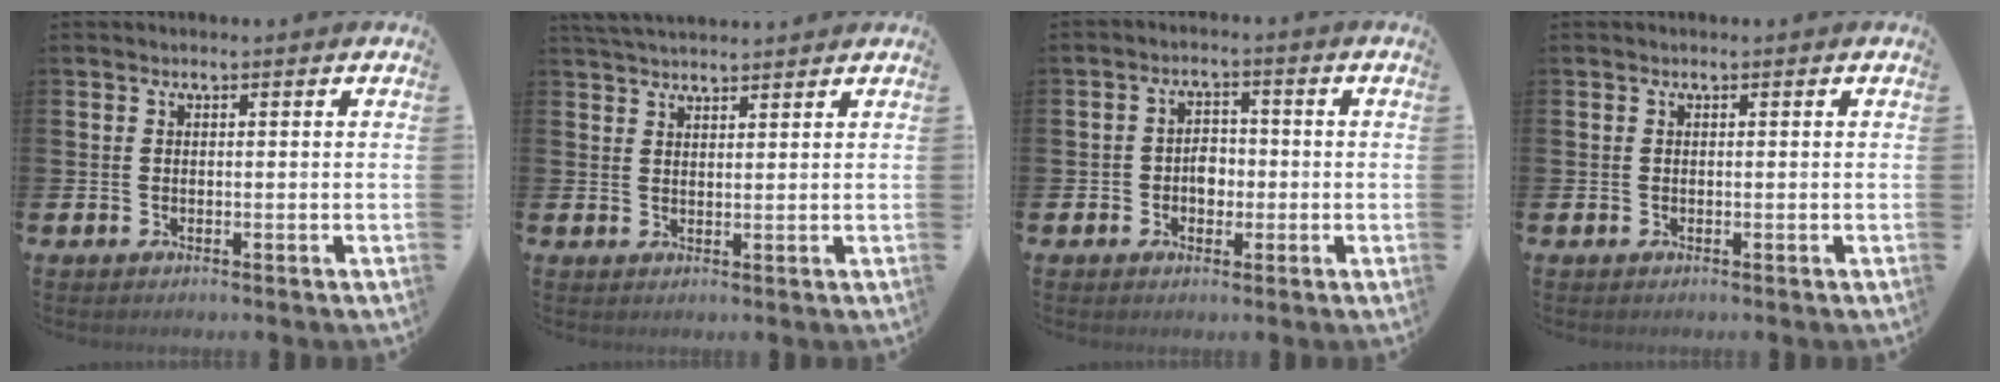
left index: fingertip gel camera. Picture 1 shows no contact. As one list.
[{"total": 2.9, "force": [2.8, 0.2, 0.5], "torque": [-0.017, -0.010, 0.053]}, {"total": 3.2, "force": [-0.7, 2.5, 1.8], "torque": [-0.017, 0.000, -0.022]}, {"total": 0.0}]